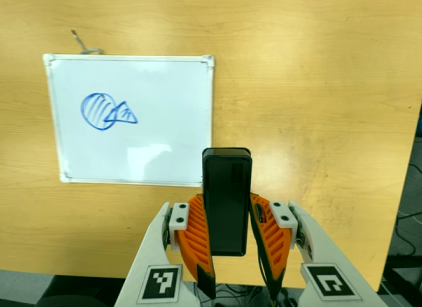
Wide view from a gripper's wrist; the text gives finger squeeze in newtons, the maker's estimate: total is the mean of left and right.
{"total": 5.3, "left": 3.7, "right": 6.9}